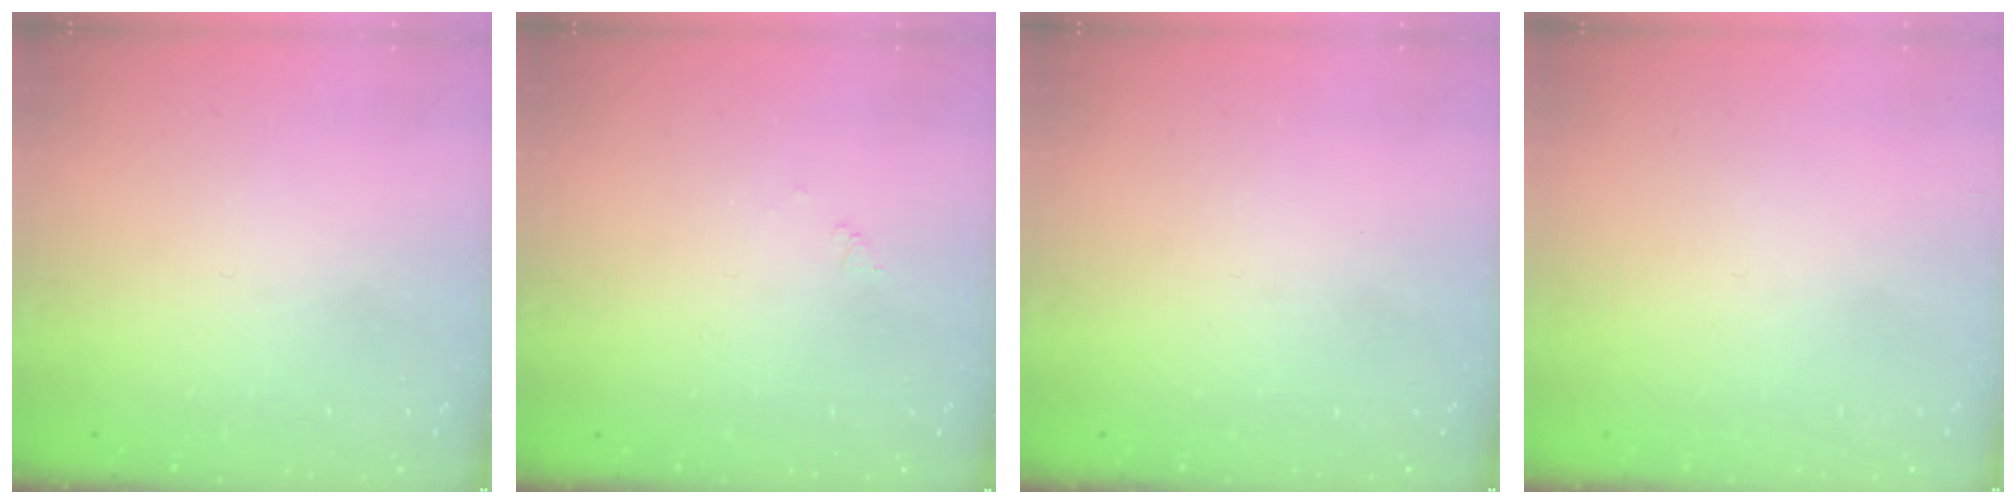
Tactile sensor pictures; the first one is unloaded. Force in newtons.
{"total": 2.9, "press": 2.9, "slide": 0.5}
{"total": 0.0}
{"total": 1.8, "press": 1.7, "slide": 0.1}